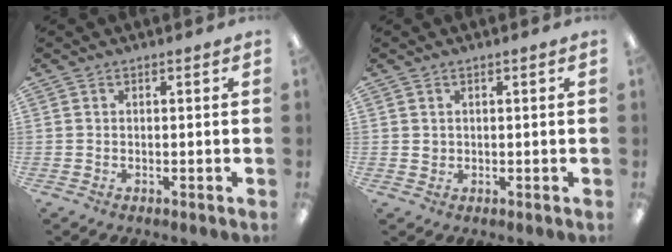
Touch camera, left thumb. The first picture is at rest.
{"total": 1.0, "force": [0.4, 0.8, 0.3], "torque": [-0.006, 0.004, 0.007]}